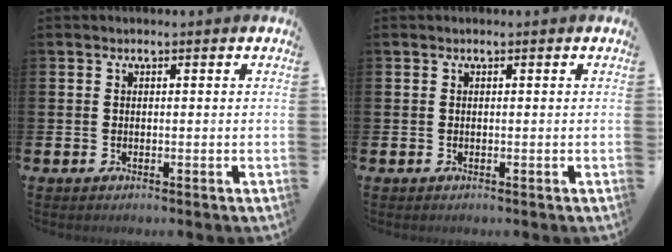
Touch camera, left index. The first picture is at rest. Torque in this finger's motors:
{"motor_torque": [-0.18, -0.18, 0.00, 0.01]}